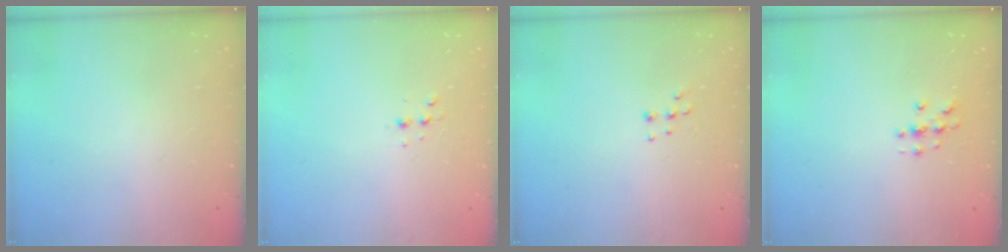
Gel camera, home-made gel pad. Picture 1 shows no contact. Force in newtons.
{"total": 3.5, "press": 3.4, "slide": 0.5}
{"total": 5.5, "press": 5.4, "slide": 1.0}
{"total": 2.9, "press": 2.9, "slide": 0.3}